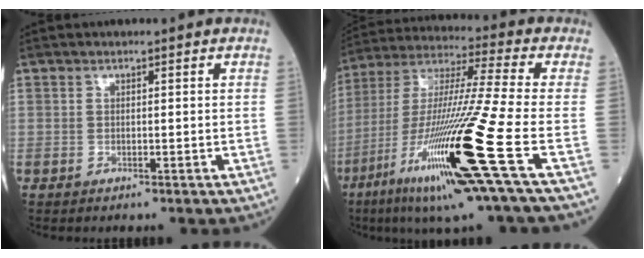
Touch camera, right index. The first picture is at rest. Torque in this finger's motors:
{"motor_torque": [2.00, -0.14, 1.05, 0.21]}